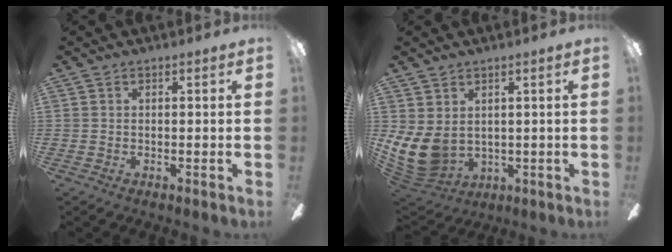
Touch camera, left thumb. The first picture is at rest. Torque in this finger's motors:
{"motor_torque": [1.27, 1.64, 0.87, -0.85, 0.07]}